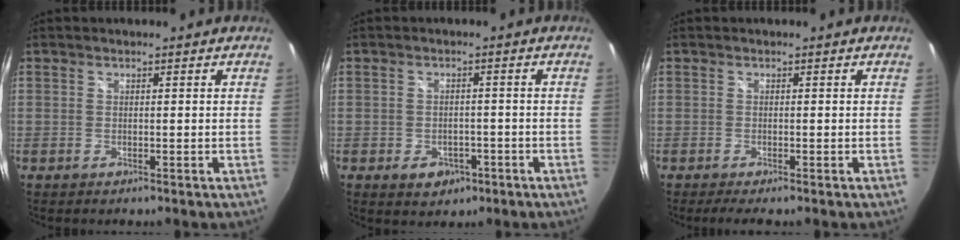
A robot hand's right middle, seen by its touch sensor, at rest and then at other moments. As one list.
[{"total": 4.7, "force": [-2.1, 3.5, 2.2], "torque": [-0.047, 0.001, -0.021]}, {"total": 1.9, "force": [-1.5, -0.4, 1.1], "torque": [-0.021, -0.010, -0.027]}]